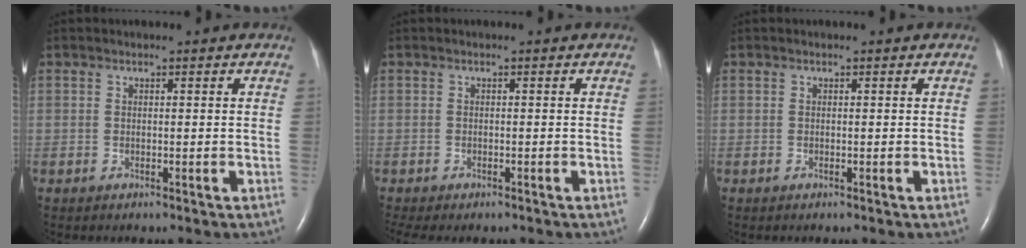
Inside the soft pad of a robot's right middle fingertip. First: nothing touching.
{"total": 4.7, "force": [-3.8, 1.4, 2.3], "torque": [-0.034, -0.006, -0.049]}
{"total": 0.0}